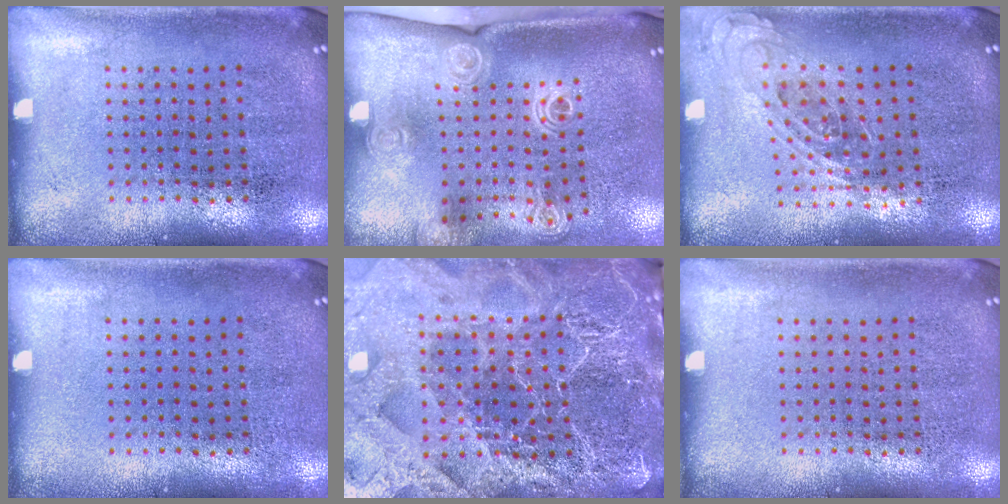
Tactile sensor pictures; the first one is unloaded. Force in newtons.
{"total": 2.1, "press": 1.6, "slide": 1.3}
{"total": 0.8, "press": 0.8, "slide": 0.3}
{"total": 0.0}
{"total": 5.0, "press": 4.5, "slide": 2.3}
{"total": 0.0}